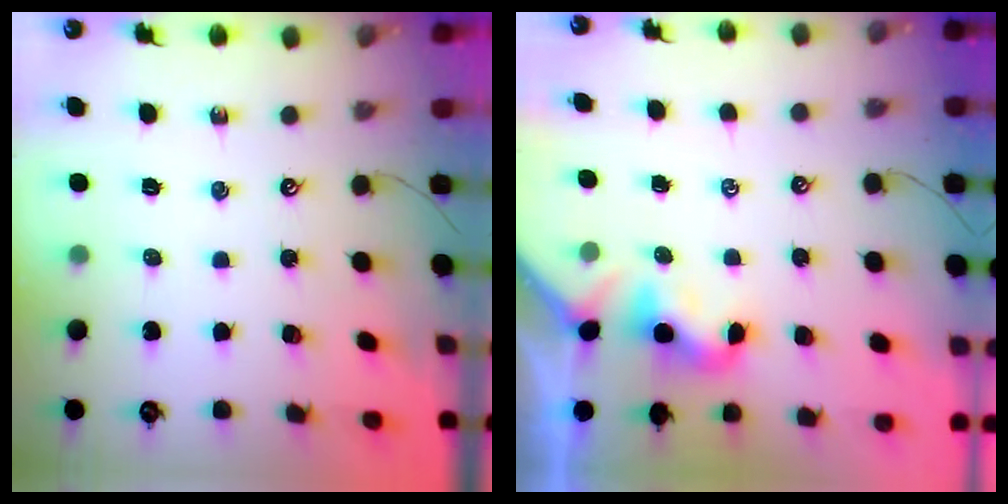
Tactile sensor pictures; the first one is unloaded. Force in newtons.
{"total": 1.8, "press": 1.8, "slide": 0.5}